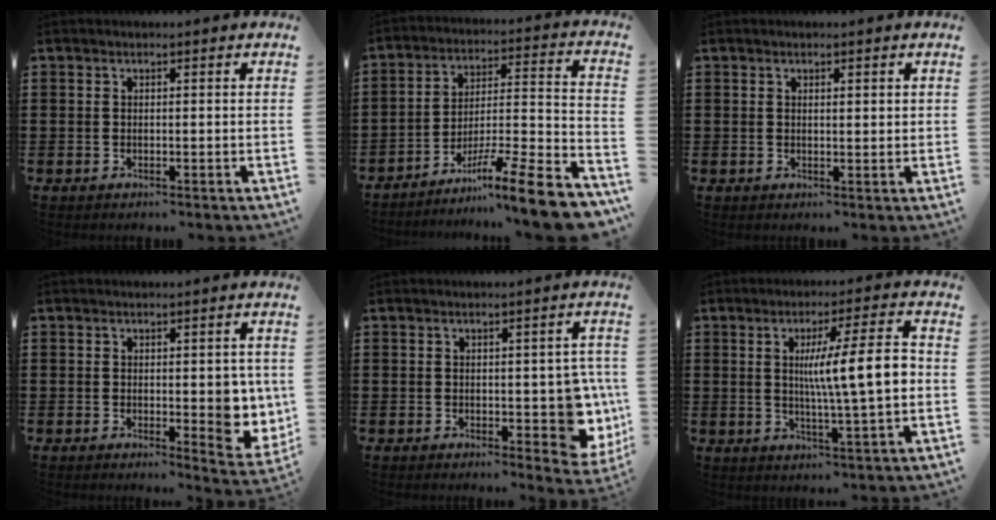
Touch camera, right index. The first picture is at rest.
{"total": 11.1, "force": [-8.6, 0.3, 7.0], "torque": [-0.099, 0.014, -0.165]}
{"total": 0.8, "force": [0.4, 0.3, 0.7], "torque": [-0.014, 0.002, 0.007]}
{"total": 4.6, "force": [0.3, 2.1, 4.1], "torque": [-0.051, -0.001, 0.002]}
{"total": 6.2, "force": [-0.4, 3.4, 5.2], "torque": [-0.049, -0.005, -0.009]}
{"total": 10.6, "force": [0.7, 1.2, 10.5], "torque": [-0.171, -0.004, 0.003]}